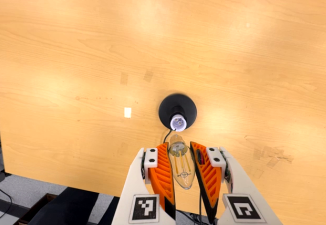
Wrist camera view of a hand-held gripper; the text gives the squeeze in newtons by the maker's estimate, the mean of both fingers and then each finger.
{"total": 20.4, "left": 22.0, "right": 18.8}